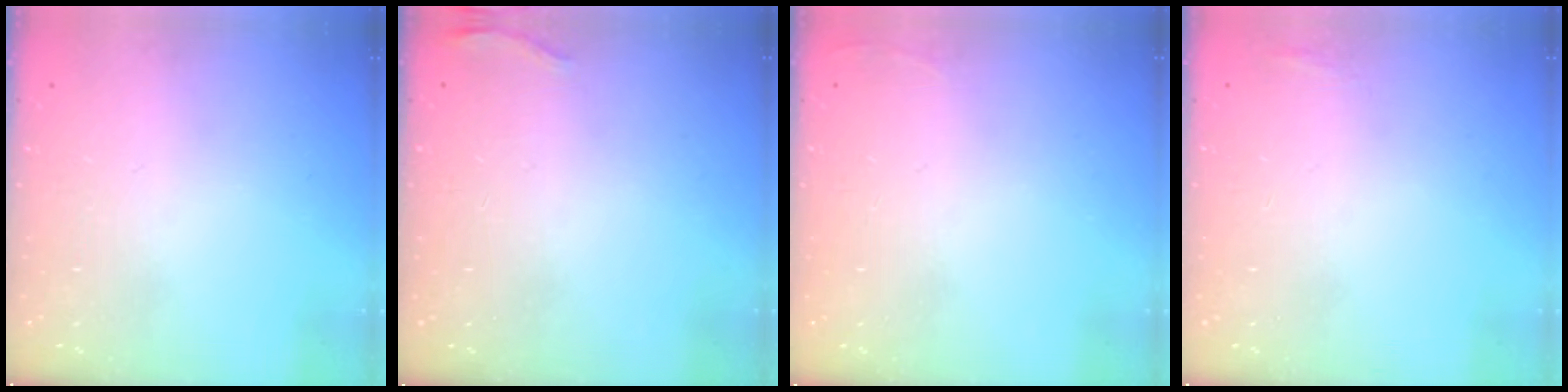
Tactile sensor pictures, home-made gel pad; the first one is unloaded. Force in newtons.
{"total": 7.3, "press": 5.5, "slide": 4.8}
{"total": 2.7, "press": 2.6, "slide": 1.0}
{"total": 9.7, "press": 4.2, "slide": 8.8}